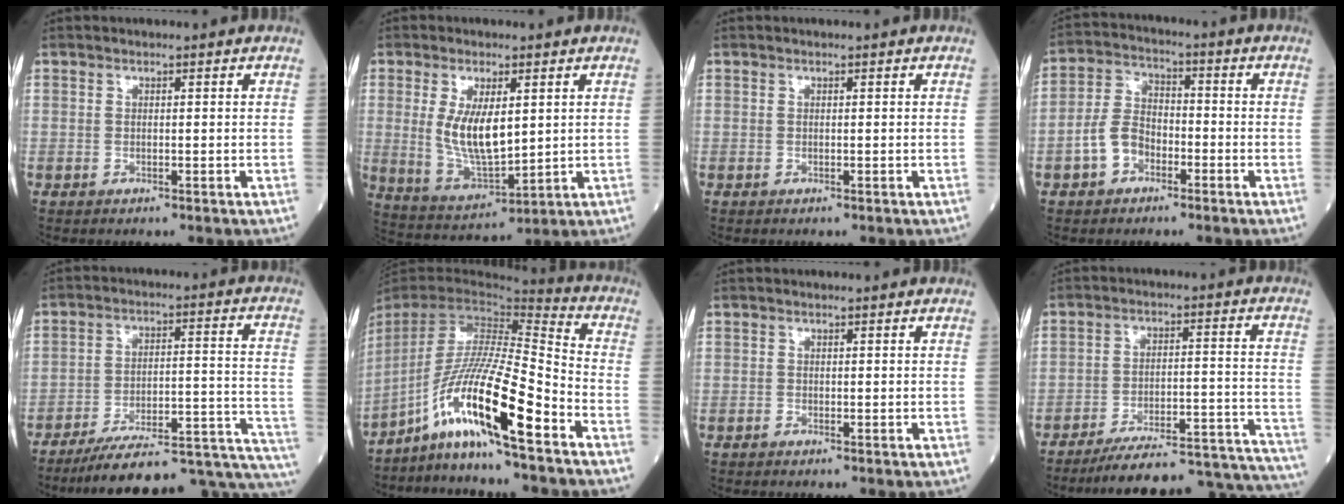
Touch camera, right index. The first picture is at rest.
{"total": 9.6, "force": [1.6, 3.4, 8.8], "torque": [-0.179, -0.011, 0.039]}
{"total": 0.0}
{"total": 6.5, "force": [-2.9, 4.3, 3.9], "torque": [-0.088, 0.020, -0.060]}
{"total": 24.1, "force": [-21.3, 2.3, 11.0], "torque": [-0.077, 0.029, -0.294]}
{"total": 16.5, "force": [-10.4, -0.4, 12.9], "torque": [-0.254, -0.011, -0.194]}
{"total": 0.0}
{"total": 26.0, "force": [-24.6, 1.6, 8.1], "torque": [-0.042, 0.012, -0.326]}